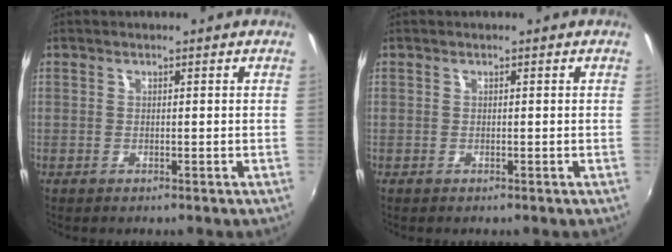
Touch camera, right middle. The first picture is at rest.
{"total": 0.0}